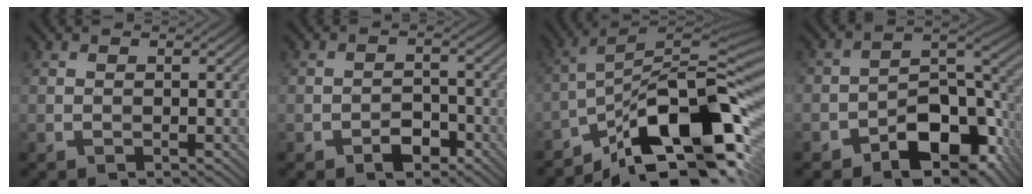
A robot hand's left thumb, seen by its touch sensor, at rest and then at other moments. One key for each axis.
{"total": 3.1, "fx": -2.0, "fy": 1.8, "fz": 1.4, "tx": -0.016, "ty": 0.004, "tz": -0.038}
{"total": 15.9, "fx": -9.1, "fy": 5.1, "fz": 12.0, "tx": -0.204, "ty": 0.009, "tz": -0.166}
{"total": 11.4, "fx": -6.2, "fy": 6.5, "fz": 7.0, "tx": -0.094, "ty": -0.005, "tz": -0.114}